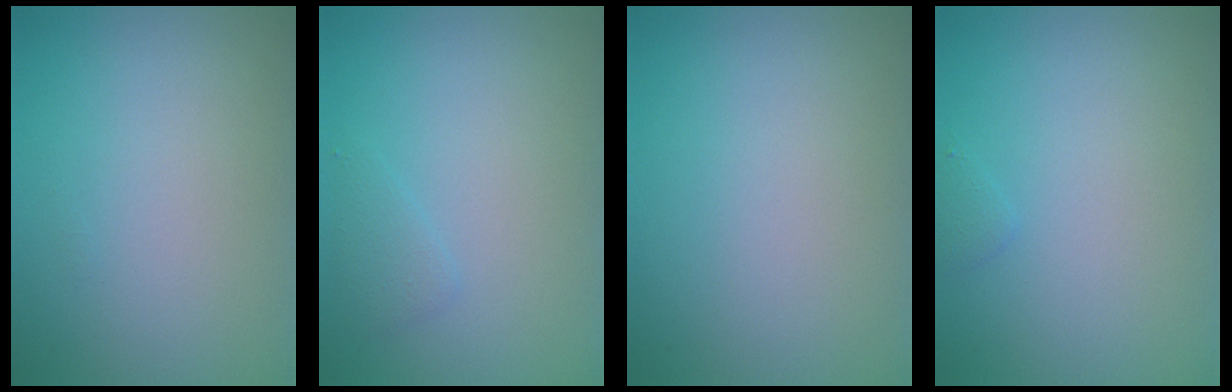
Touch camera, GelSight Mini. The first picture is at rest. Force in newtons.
{"total": 1.1, "press": 1.1, "slide": 0.1}
{"total": 0.0}
{"total": 0.6, "press": 0.6, "slide": 0.1}